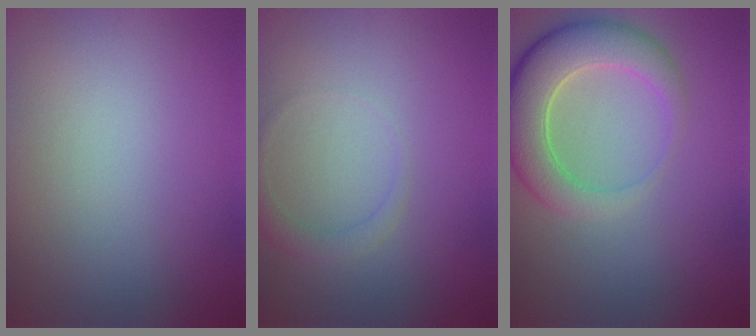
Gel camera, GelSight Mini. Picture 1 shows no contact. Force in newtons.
{"total": 1.5, "press": 1.5, "slide": 0.1}
{"total": 6.5, "press": 6.5, "slide": 0.6}